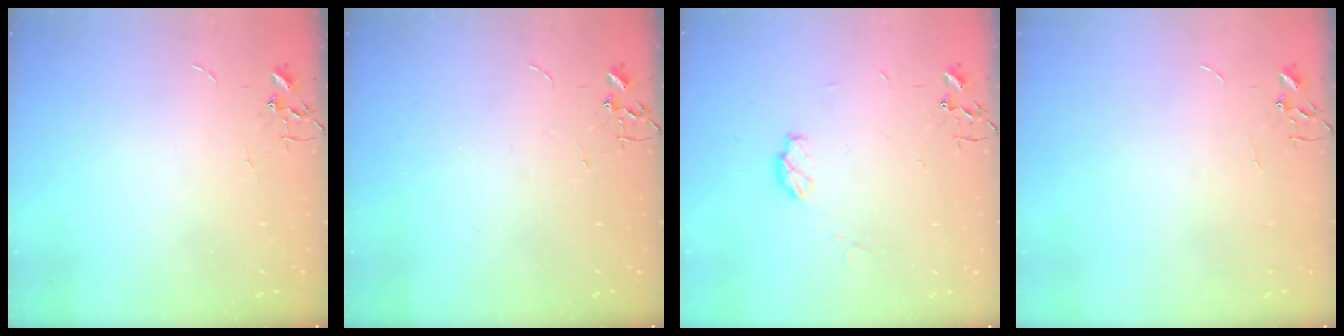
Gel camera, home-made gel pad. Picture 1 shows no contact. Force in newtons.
{"total": 0.0}
{"total": 5.5, "press": 5.5, "slide": 0.3}
{"total": 0.0}